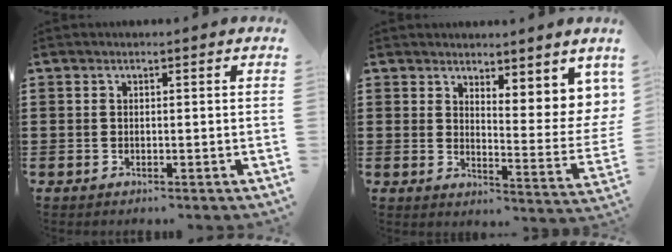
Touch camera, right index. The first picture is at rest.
{"total": 5.1, "force": [4.4, 1.6, 1.8], "torque": [-0.041, -0.031, 0.079]}